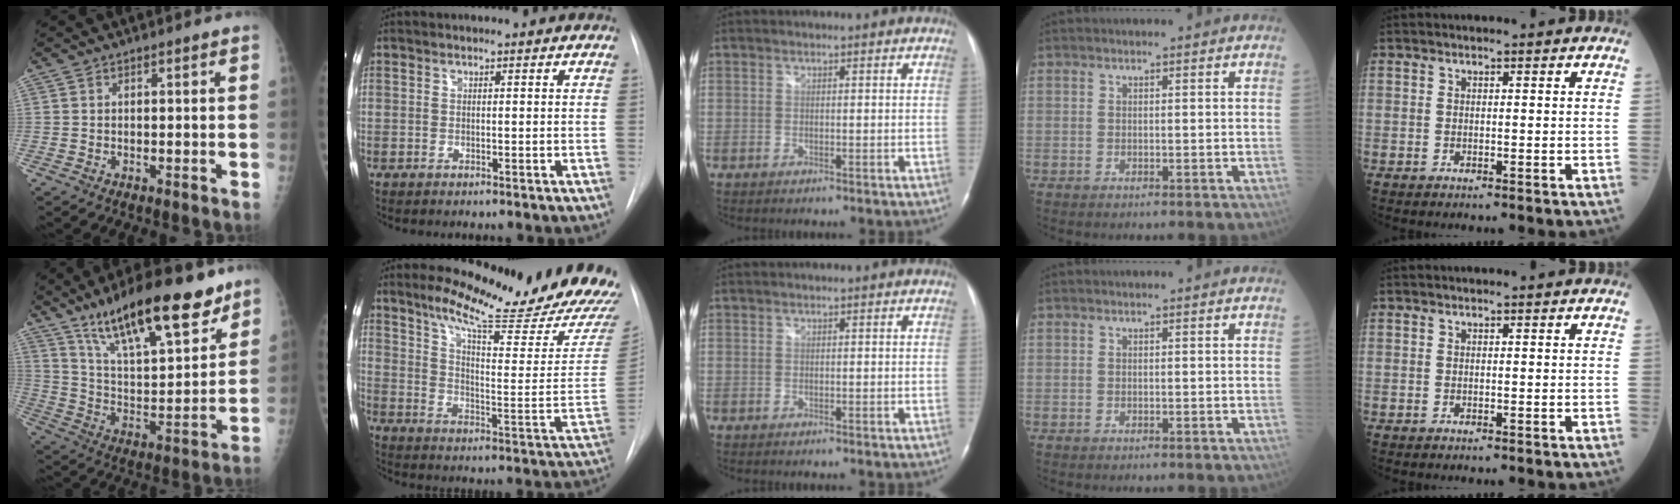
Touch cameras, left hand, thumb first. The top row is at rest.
{"thumb": {"total": 23.4, "force": [15.8, 7.2, 15.7], "torque": [-0.224, -0.061, 0.269]}, "index": {"total": 20.4, "force": [18.2, 0.4, 9.3], "torque": [-0.141, -0.094, 0.241]}}